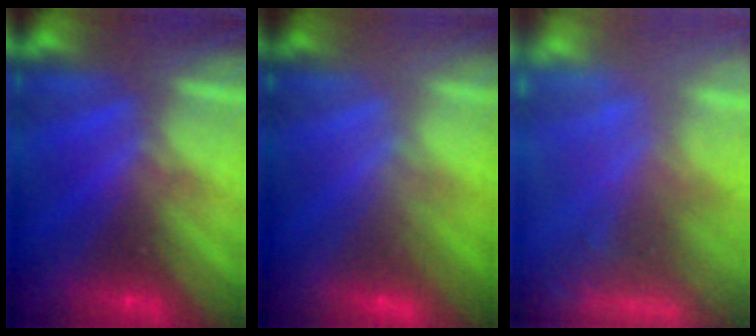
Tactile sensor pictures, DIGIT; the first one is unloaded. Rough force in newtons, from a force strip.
{"total": 2.4}
{"total": 6.1}